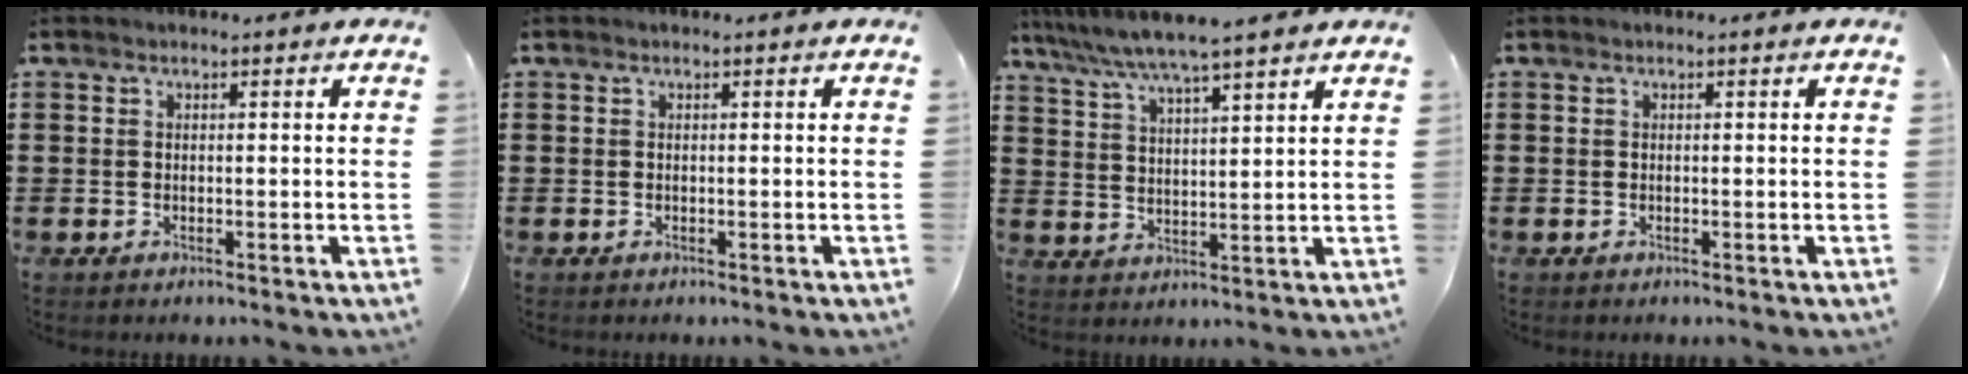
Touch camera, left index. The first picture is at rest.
{"total": 0.0}
{"total": 5.8, "force": [5.2, -0.5, 2.6], "torque": [-0.069, -0.025, 0.090]}
{"total": 0.0}